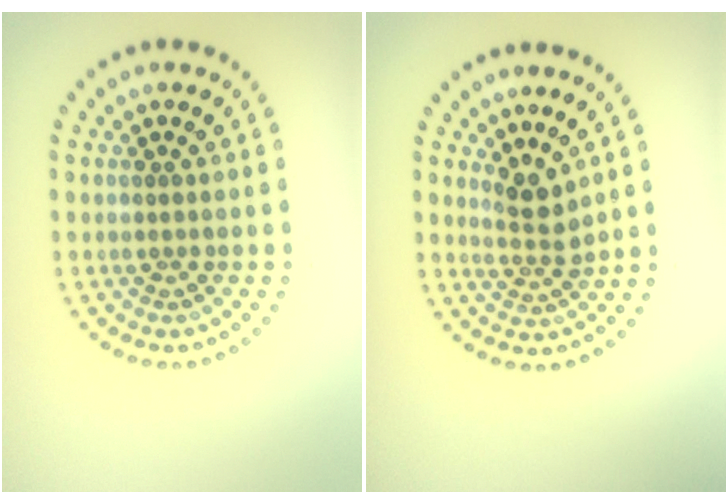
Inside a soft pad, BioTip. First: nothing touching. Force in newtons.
{"total": 2.4, "press": 1.7, "slide": 1.6}